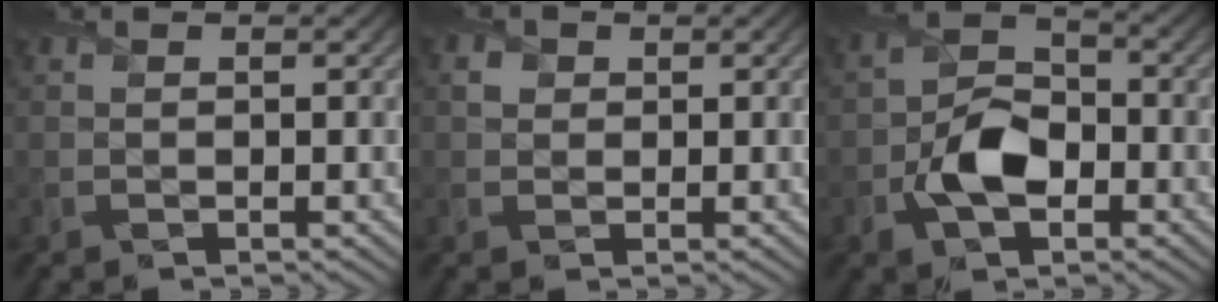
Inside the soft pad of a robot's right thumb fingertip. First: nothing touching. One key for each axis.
{"total": 1.5, "fx": 0.5, "fy": 1.4, "fz": 0.2, "tx": -0.004, "ty": 0.000, "tz": 0.005}
{"total": 6.7, "fx": -2.4, "fy": 4.4, "fz": 4.5, "tx": -0.083, "ty": 0.001, "tz": -0.052}